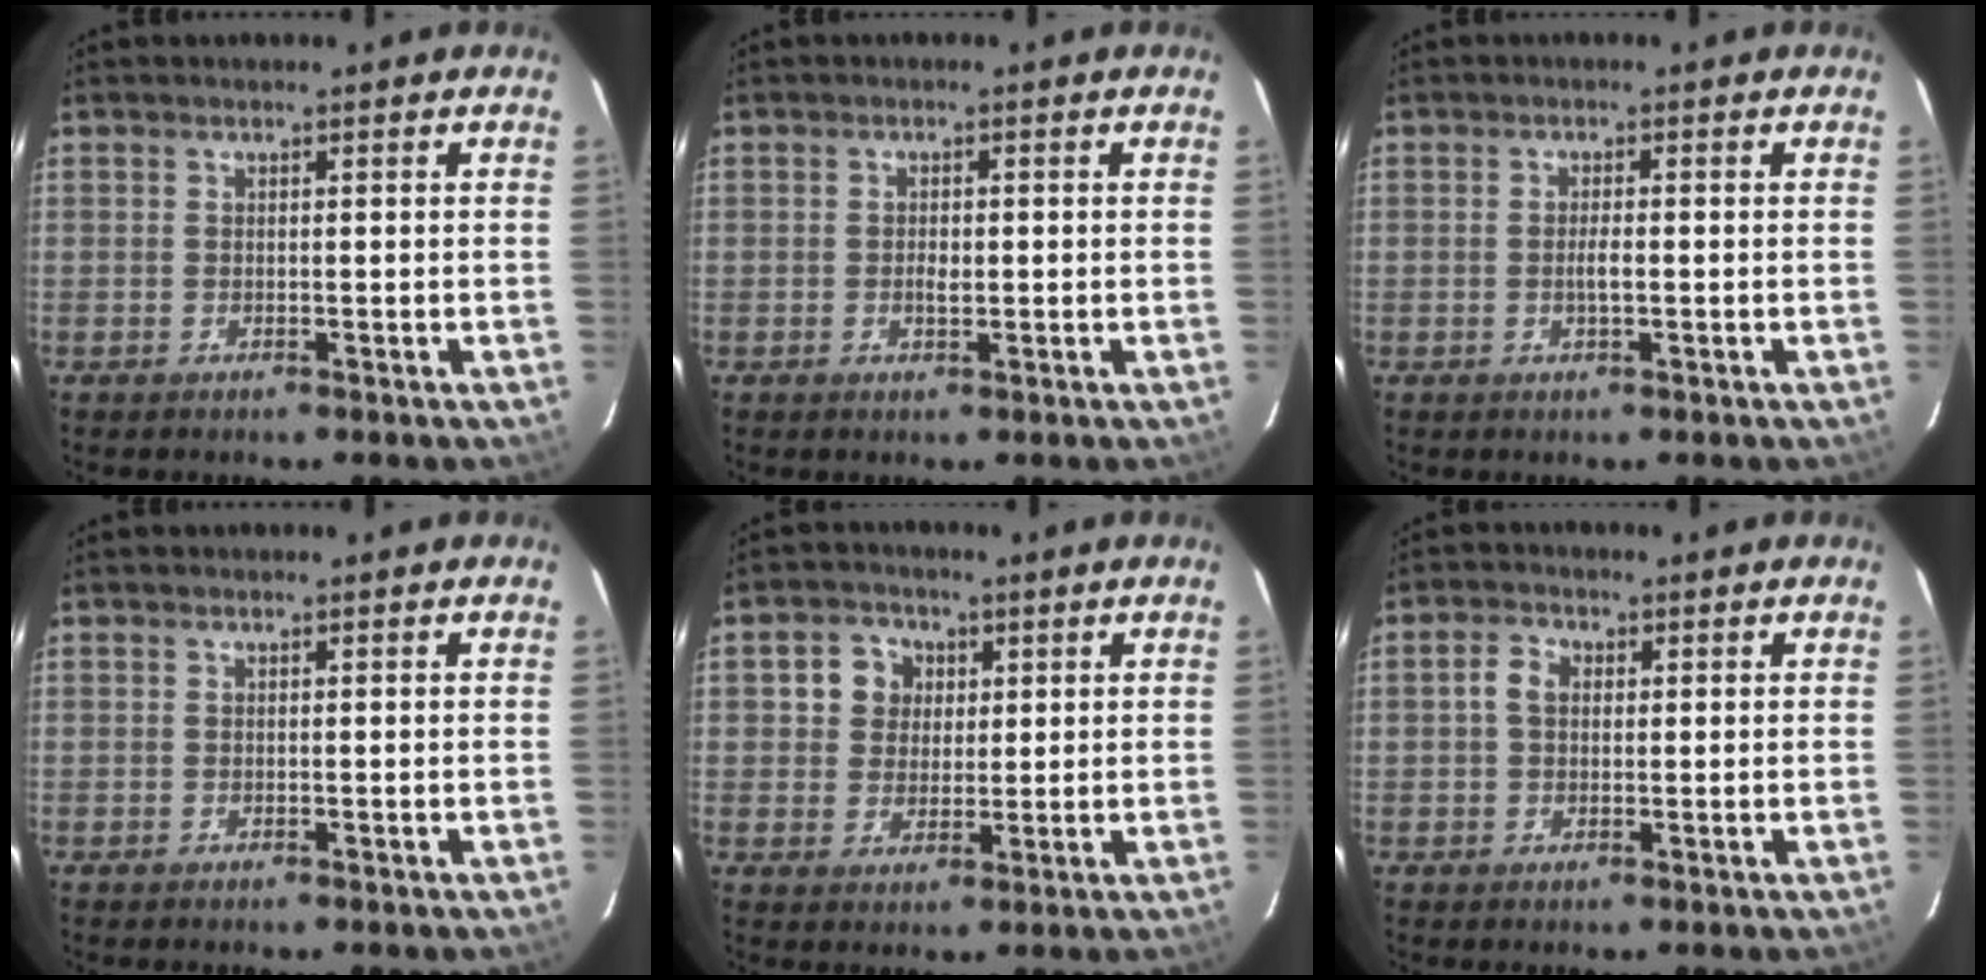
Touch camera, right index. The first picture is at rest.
{"total": 1.8, "force": [-0.3, 0.8, 1.5], "torque": [-0.027, 0.000, -0.005]}
{"total": 2.0, "force": [-0.4, 0.5, 1.9], "torque": [-0.036, -0.001, -0.007]}
{"total": 0.0}
{"total": 5.8, "force": [1.5, 5.3, 1.8], "torque": [-0.032, 0.020, 0.026]}
{"total": 3.2, "force": [0.4, 2.5, 2.0], "torque": [-0.040, 0.012, 0.007]}